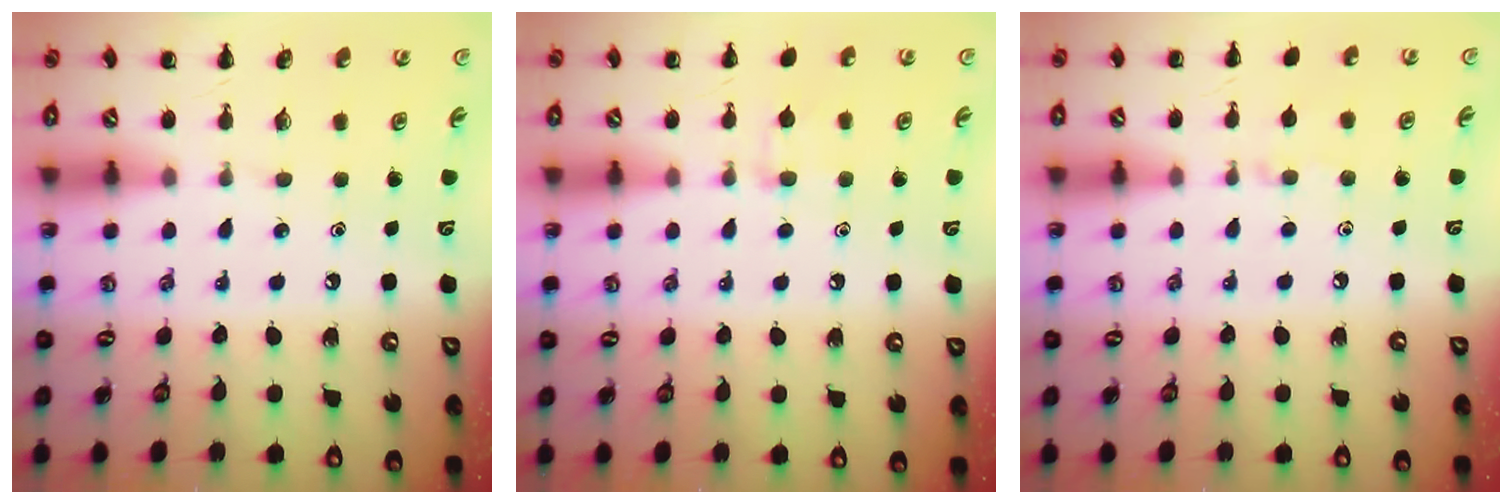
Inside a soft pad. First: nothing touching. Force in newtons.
{"total": 6.9, "press": 6.6, "slide": 2.0}
{"total": 4.2, "press": 4.0, "slide": 1.4}